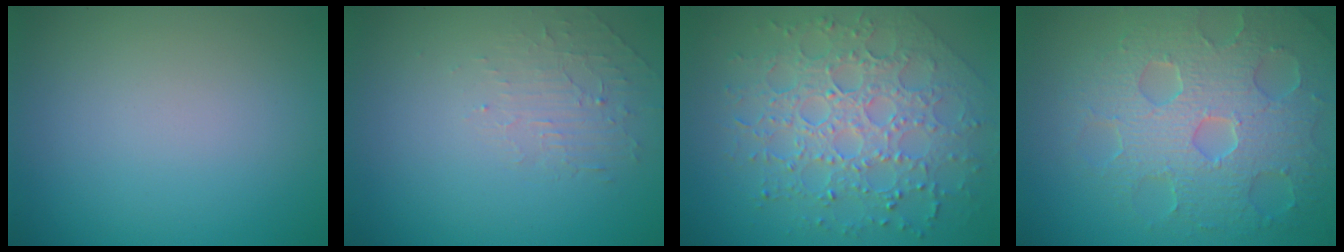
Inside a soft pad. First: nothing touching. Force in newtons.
{"total": 1.8, "press": 0.5, "slide": 1.7}
{"total": 8.0, "press": 5.6, "slide": 5.7}
{"total": 7.9, "press": 5.8, "slide": 5.3}